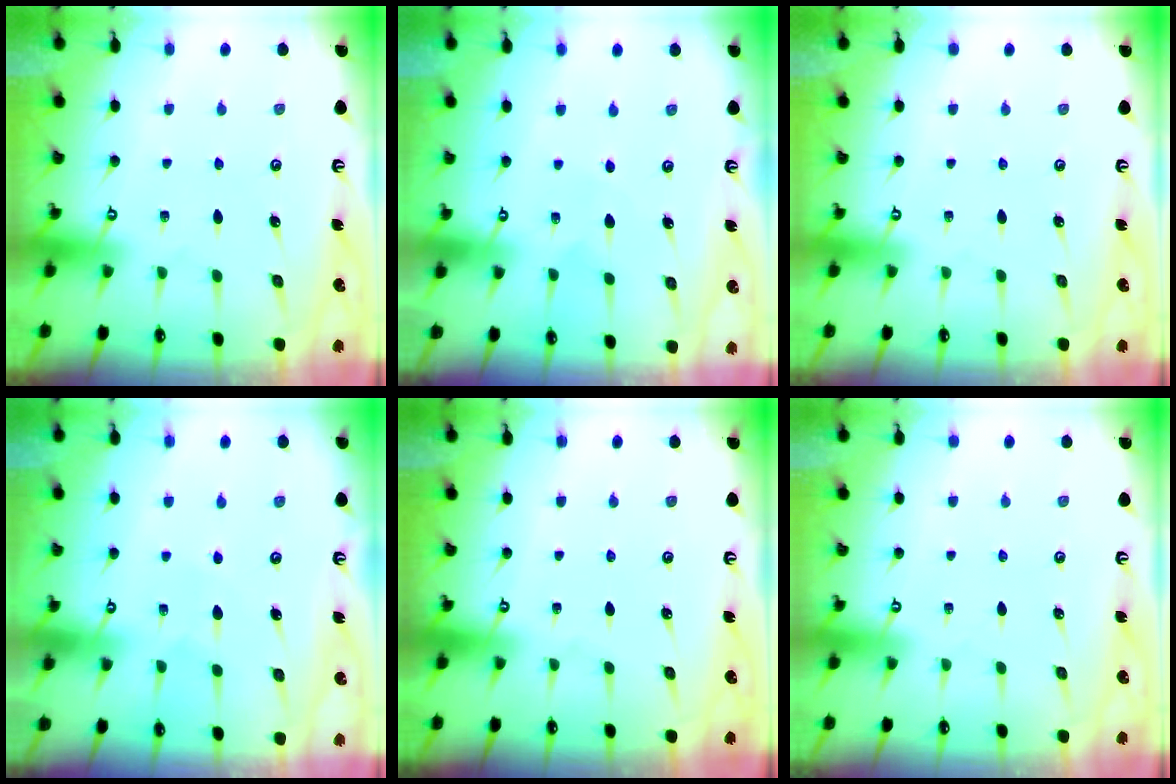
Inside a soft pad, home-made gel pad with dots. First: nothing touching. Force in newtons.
{"total": 4.3, "press": 4.3, "slide": 0.1}
{"total": 0.0}
{"total": 4.9, "press": 4.9, "slide": 0.3}
{"total": 0.0}
{"total": 0.0}